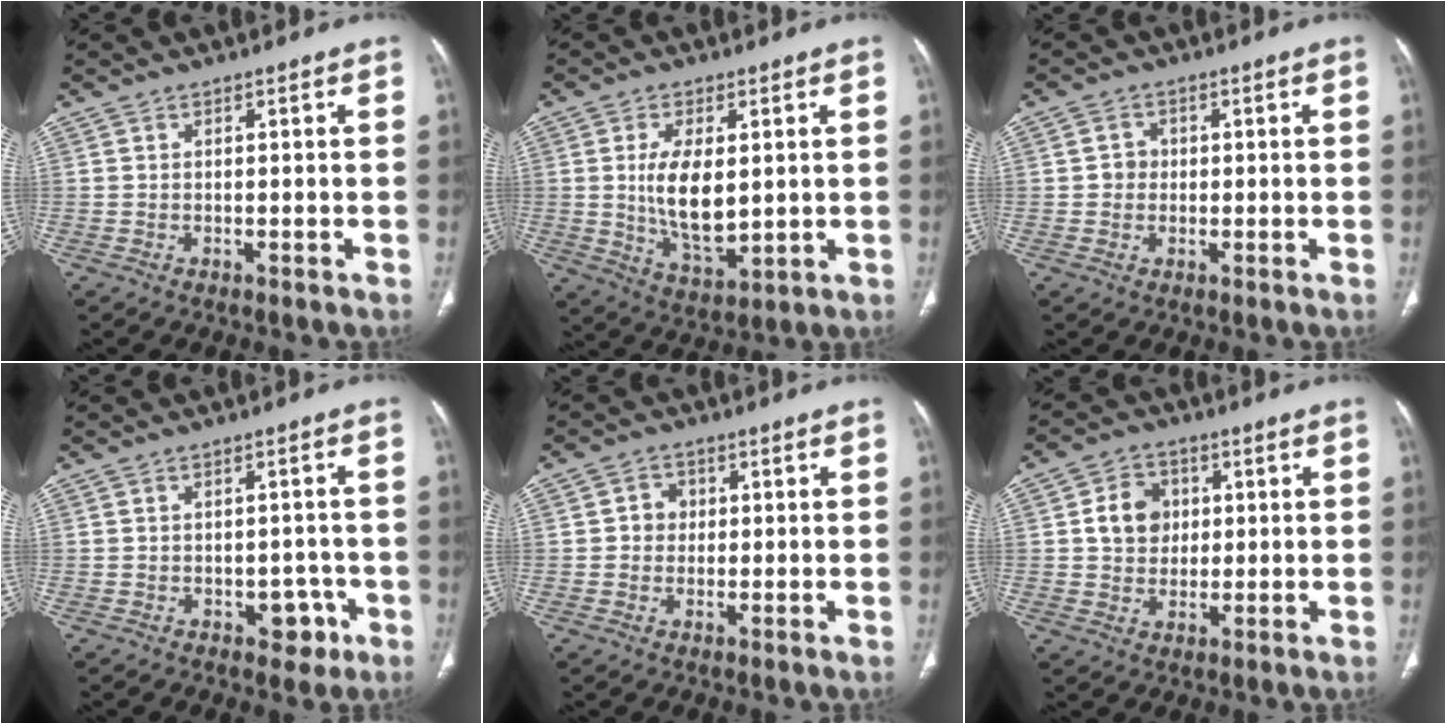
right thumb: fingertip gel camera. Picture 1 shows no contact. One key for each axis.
{"total": 11.0, "fx": 1.1, "fy": 5.5, "fz": 9.5, "tx": -0.161, "ty": -0.023, "tz": 0.033}
{"total": 2.6, "fx": 0.0, "fy": 2.5, "fz": 0.9, "tx": -0.001, "ty": 0.006, "tz": -0.002}
{"total": 4.4, "fx": -2.0, "fy": 3.0, "fz": 2.5, "tx": -0.006, "ty": 0.015, "tz": -0.021}
{"total": 3.6, "fx": 0.3, "fy": 3.3, "fz": 1.4, "tx": -0.001, "ty": 0.007, "tz": 0.001}
{"total": 7.6, "fx": 1.2, "fy": 6.4, "fz": 4.0, "tx": -0.039, "ty": 0.000, "tz": 0.018}